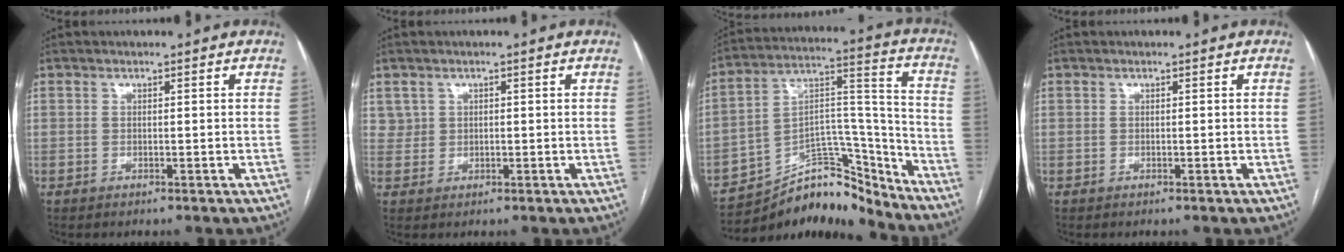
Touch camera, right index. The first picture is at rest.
{"total": 1.9, "force": [0.9, 1.7, 0.0], "torque": [0.011, 0.006, 0.012]}
{"total": 14.6, "force": [-13.6, 4.3, 3.1], "torque": [-0.039, 0.067, -0.226]}
{"total": 0.0}